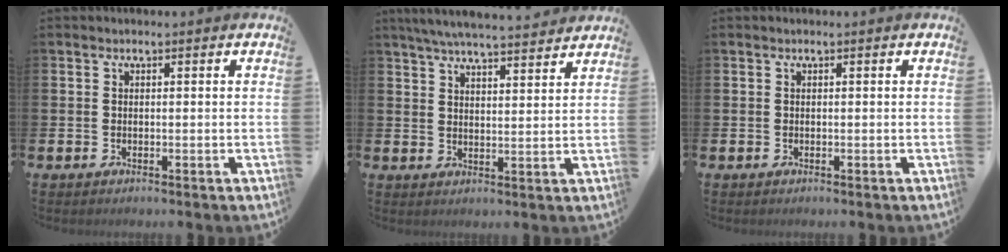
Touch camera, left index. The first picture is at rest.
{"total": 6.0, "force": [5.8, 0.2, 1.5], "torque": [-0.040, -0.029, 0.103]}
{"total": 0.0}